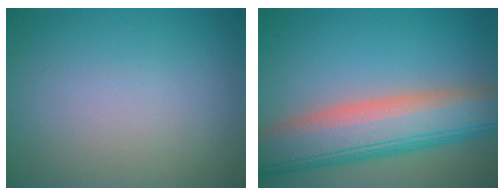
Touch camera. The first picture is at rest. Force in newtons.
{"total": 9.9, "press": 9.9, "slide": 0.7}